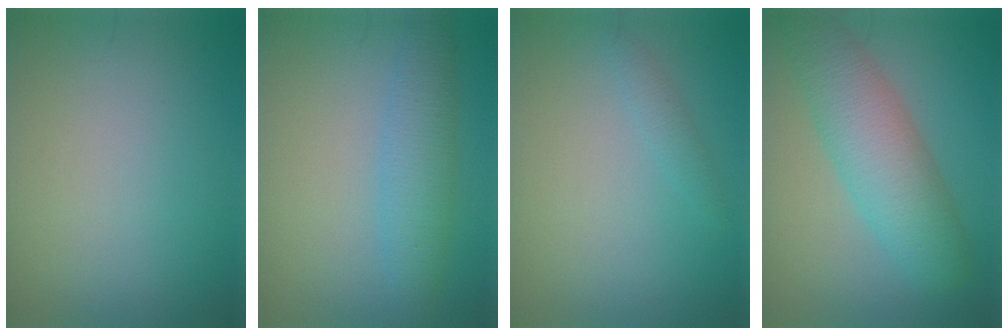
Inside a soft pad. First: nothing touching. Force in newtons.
{"total": 3.8, "press": 3.8, "slide": 0.1}
{"total": 1.1, "press": 1.1, "slide": 0.1}
{"total": 6.7, "press": 6.7, "slide": 0.1}